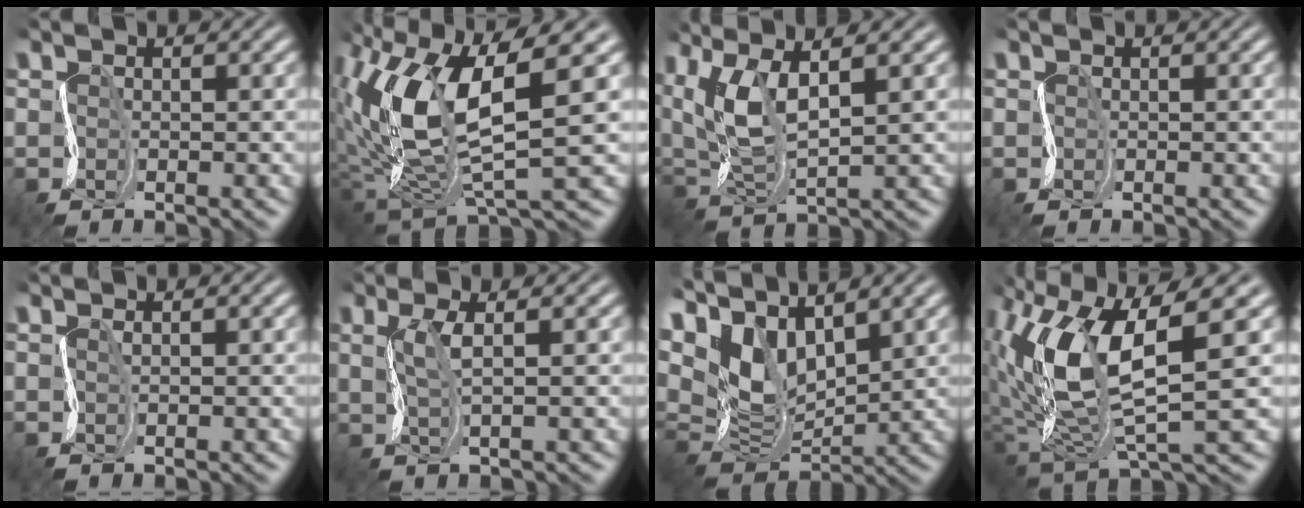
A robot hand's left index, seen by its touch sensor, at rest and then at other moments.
{"total": 10.4, "force": [2.1, 4.4, 9.2], "torque": [-0.202, -0.007, 0.040]}
{"total": 6.3, "force": [3.6, 2.2, 4.7], "torque": [-0.123, 0.015, 0.069]}
{"total": 0.0}
{"total": 0.6, "force": [0.5, -0.1, 0.1], "torque": [0.001, 0.002, 0.011]}
{"total": 1.9, "force": [1.2, 0.0, 1.4], "torque": [-0.034, 0.007, 0.024]}
{"total": 8.1, "force": [5.8, 3.5, 4.4], "torque": [-0.110, 0.012, 0.111]}
{"total": 9.2, "force": [2.0, 3.7, 8.2], "torque": [-0.181, -0.005, 0.043]}